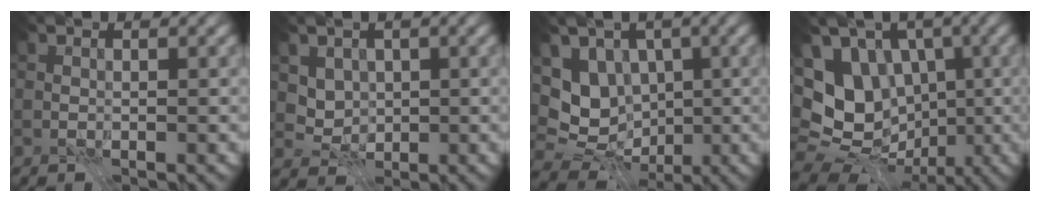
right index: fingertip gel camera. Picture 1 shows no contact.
{"total": 2.6, "force": [1.1, 2.2, 1.0], "torque": [-0.028, -0.015, 0.037]}
{"total": 8.3, "force": [-0.2, 6.6, 5.0], "torque": [-0.077, 0.000, -0.005]}
{"total": 11.0, "force": [-0.2, 8.5, 6.9], "torque": [-0.105, 0.007, -0.006]}